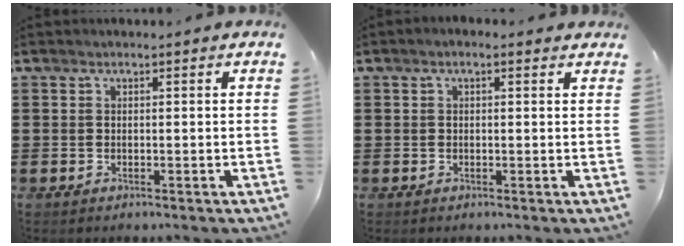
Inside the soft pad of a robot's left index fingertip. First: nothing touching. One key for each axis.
{"total": 1.1, "fx": 0.3, "fy": 0.3, "fz": 1.0, "tx": -0.019, "ty": 0.004, "tz": 0.004}